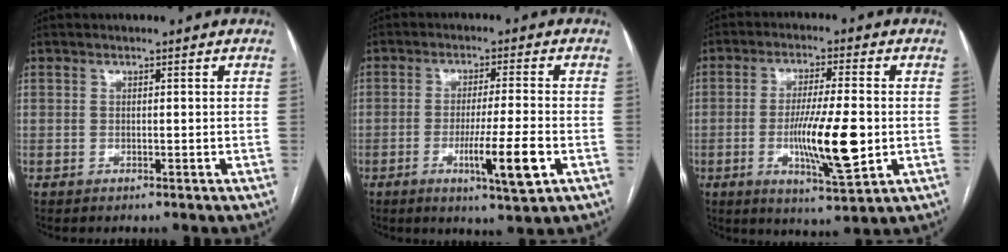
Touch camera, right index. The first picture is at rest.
{"total": 8.4, "force": [-3.0, -0.3, 7.9], "torque": [-0.129, -0.019, -0.049]}
{"total": 11.7, "force": [-1.9, 1.3, 11.5], "torque": [-0.203, -0.018, -0.031]}